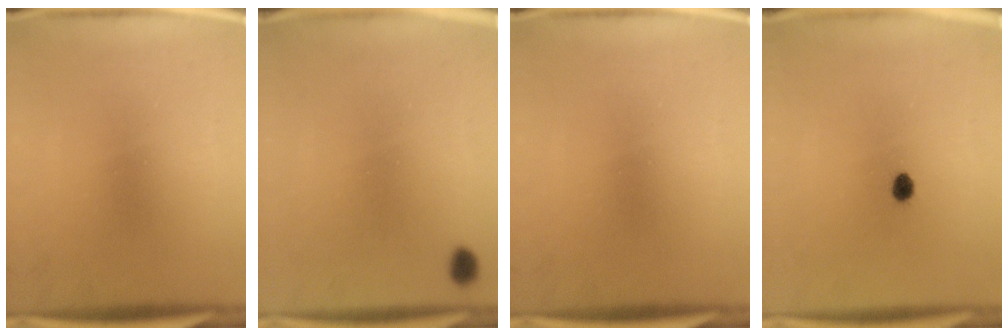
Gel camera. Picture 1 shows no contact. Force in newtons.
{"total": 2.9}
{"total": 0.0}
{"total": 2.1}